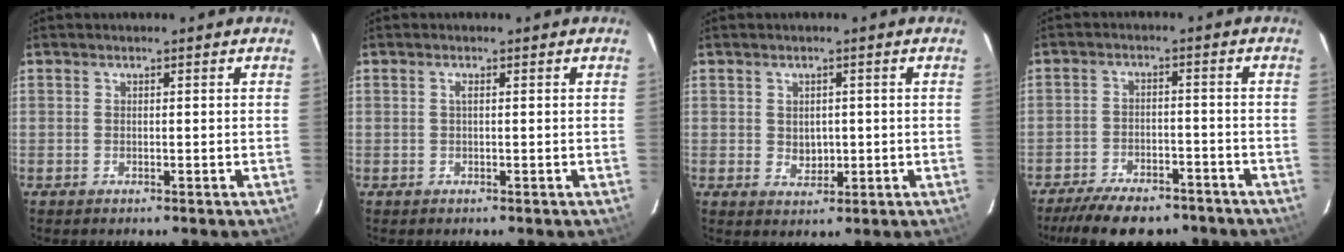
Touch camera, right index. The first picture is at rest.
{"total": 0.7, "force": [0.1, 0.0, 0.7], "torque": [-0.013, 0.002, -0.001]}
{"total": 3.1, "force": [0.0, 2.6, 1.7], "torque": [-0.026, -0.001, 0.006]}
{"total": 14.7, "force": [-11.8, 5.7, 6.6], "torque": [-0.147, -0.008, -0.170]}